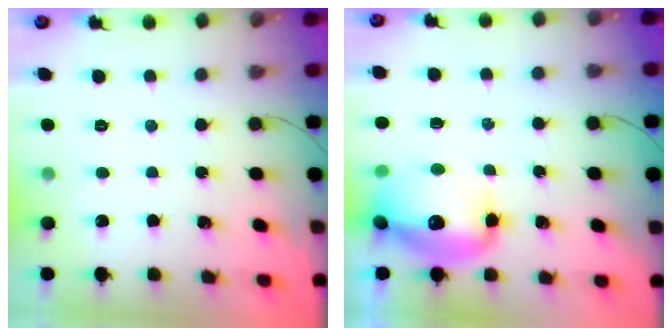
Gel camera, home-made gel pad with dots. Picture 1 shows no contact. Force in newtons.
{"total": 15.2, "press": 14.8, "slide": 3.6}